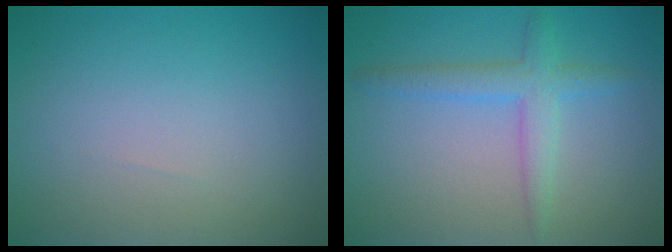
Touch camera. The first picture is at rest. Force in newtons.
{"total": 3.0, "press": 3.0, "slide": 0.1}